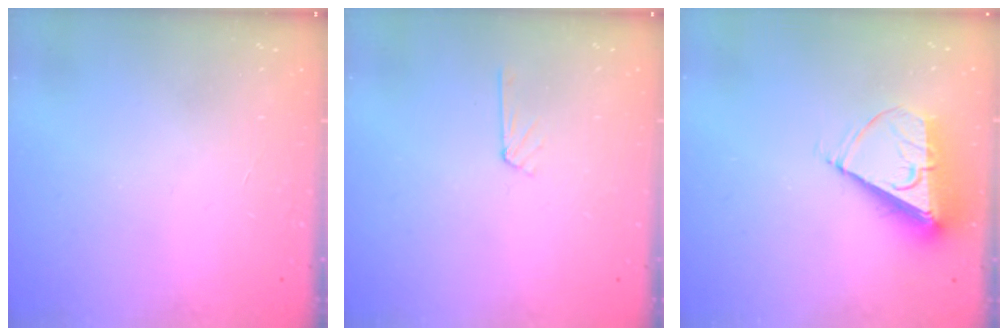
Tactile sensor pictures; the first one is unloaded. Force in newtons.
{"total": 3.0, "press": 3.0, "slide": 0.3}
{"total": 10.3, "press": 10.3, "slide": 1.0}